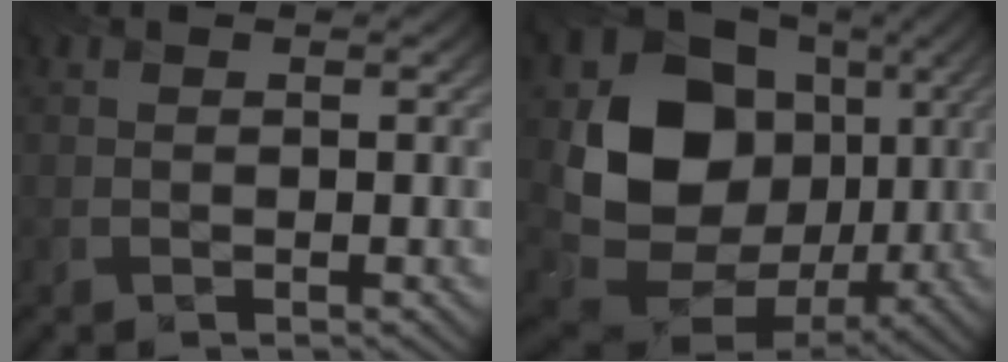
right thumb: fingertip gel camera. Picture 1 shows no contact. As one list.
[{"total": 17.2, "force": [1.4, 14.2, 9.6], "torque": [-0.217, -0.033, 0.032]}]